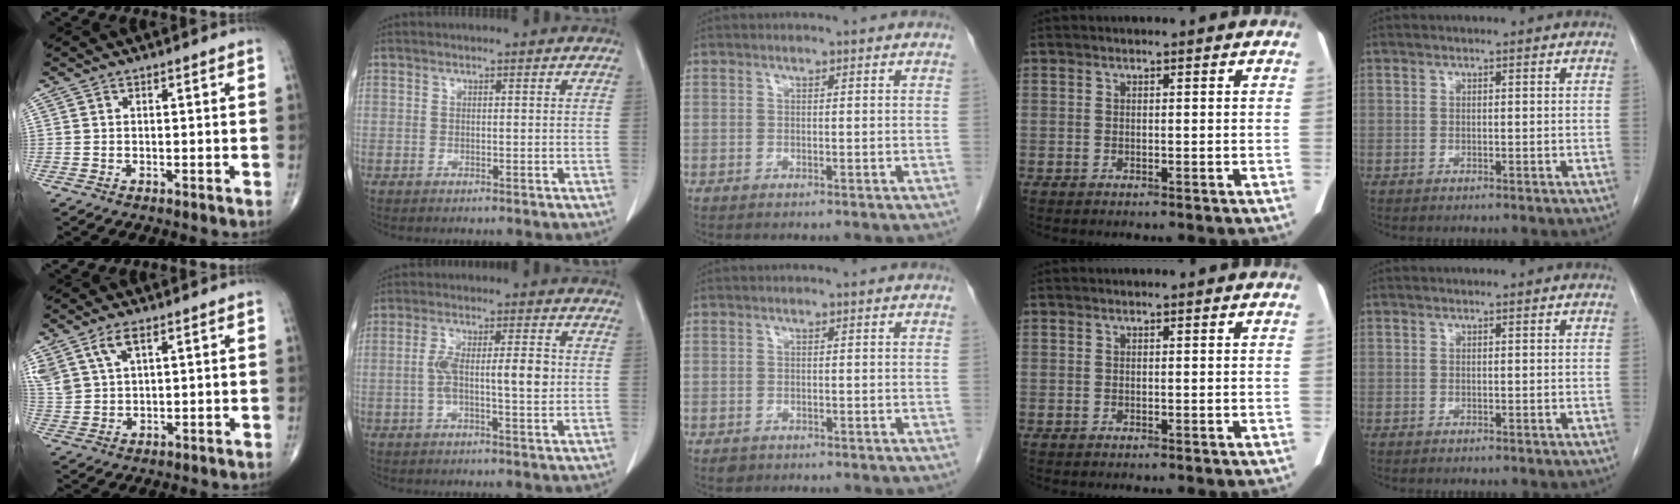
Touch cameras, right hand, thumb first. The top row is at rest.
{"thumb": {"total": 8.0, "force": [4.4, 4.0, 5.3], "torque": [-0.122, -0.006, 0.097]}, "index": {"total": 7.0, "force": [-0.2, 1.6, 6.8], "torque": [-0.128, 0.017, -0.002]}, "middle": {"total": 1.2, "force": [-0.8, 0.8, 0.3], "torque": [-0.011, 0.001, -0.007]}}